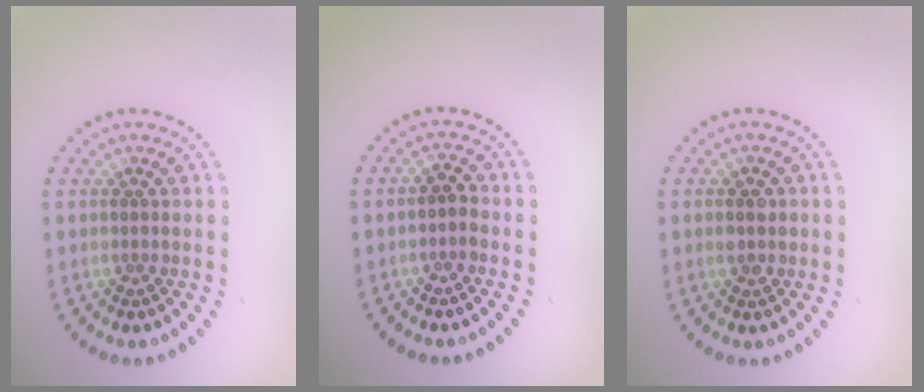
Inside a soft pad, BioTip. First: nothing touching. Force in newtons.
{"total": 1.1, "press": 1.0, "slide": 0.5}
{"total": 1.4, "press": 1.4, "slide": 0.2}